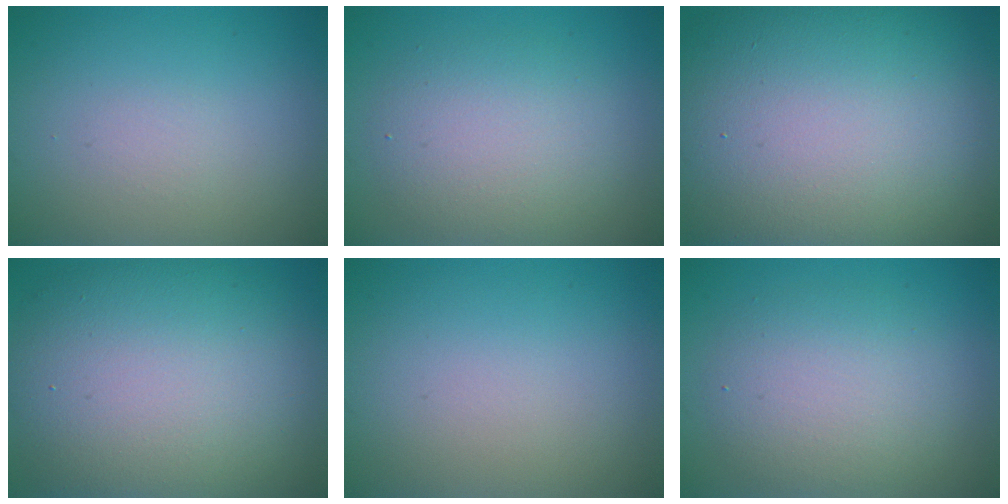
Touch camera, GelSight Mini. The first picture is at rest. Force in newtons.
{"total": 4.4, "press": 4.4, "slide": 0.2}
{"total": 19.3, "press": 19.3, "slide": 1.0}
{"total": 12.9, "press": 12.9, "slide": 0.9}
{"total": 0.0}
{"total": 4.6, "press": 4.6, "slide": 0.6}